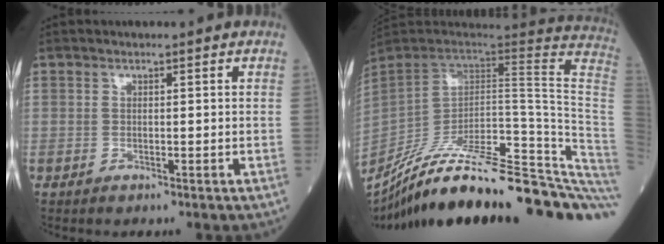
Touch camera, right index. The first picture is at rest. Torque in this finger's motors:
{"motor_torque": [-1.21, -0.92, -0.51, 0.01]}